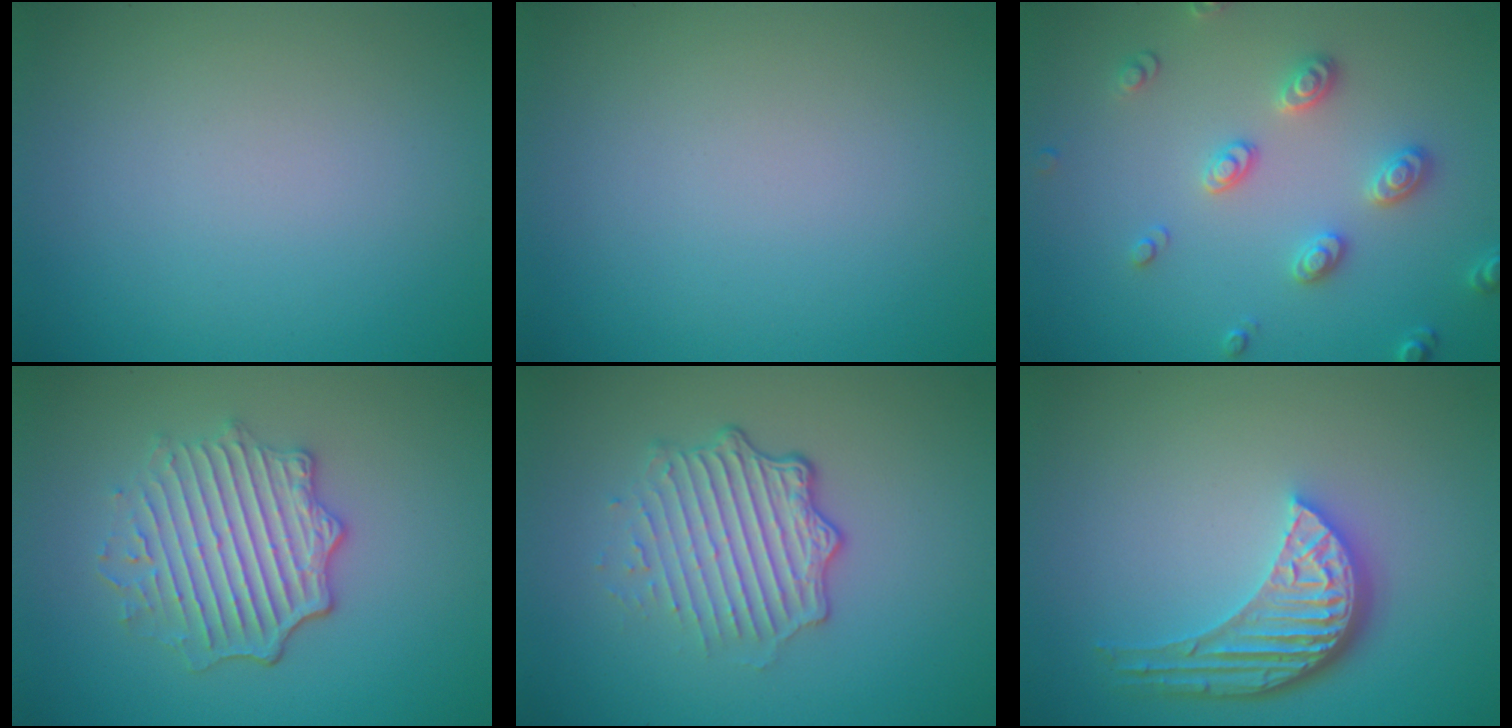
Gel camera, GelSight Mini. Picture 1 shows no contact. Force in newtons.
{"total": 0.0}
{"total": 2.8, "press": 2.7, "slide": 0.8}
{"total": 4.9, "press": 4.1, "slide": 2.8}
{"total": 4.8, "press": 3.4, "slide": 3.4}
{"total": 5.2, "press": 3.9, "slide": 3.5}